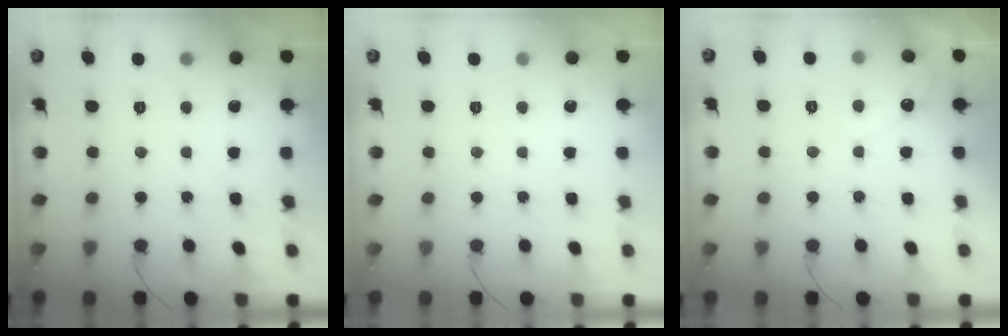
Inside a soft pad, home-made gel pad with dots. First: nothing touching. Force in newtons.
{"total": 0.0}
{"total": 3.8, "press": 3.8, "slide": 0.2}